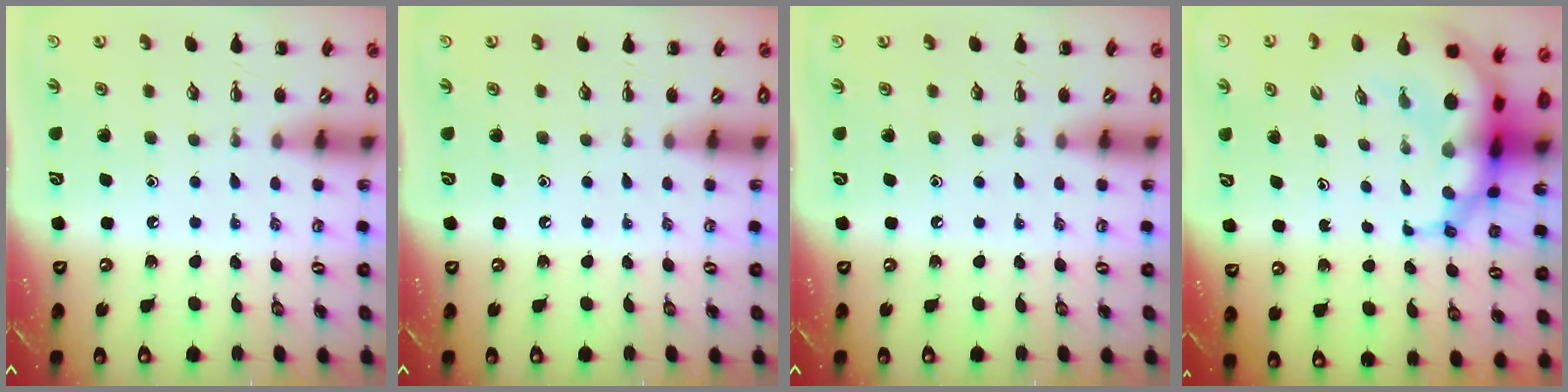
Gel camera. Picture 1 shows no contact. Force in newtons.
{"total": 0.0}
{"total": 0.0}
{"total": 10.9, "press": 10.5, "slide": 2.7}